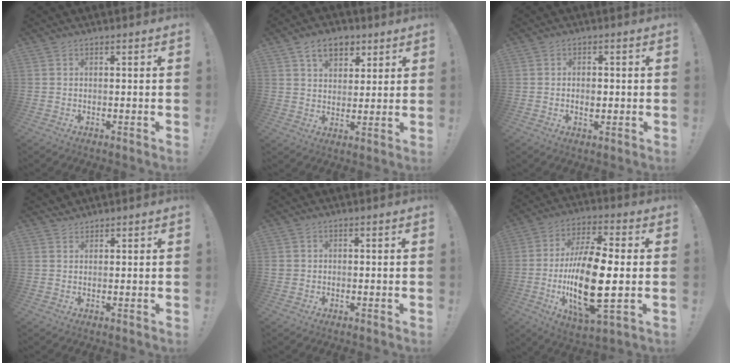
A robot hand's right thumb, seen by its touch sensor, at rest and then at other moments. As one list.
[{"total": 9.6, "force": [5.3, 6.3, 4.9], "torque": [-0.068, -0.016, 0.100]}, {"total": 2.6, "force": [-0.4, 1.7, 1.9], "torque": [-0.019, 0.000, -0.010]}, {"total": 2.1, "force": [2.0, 0.6, 0.0], "torque": [0.005, -0.012, 0.038]}, {"total": 1.2, "force": [0.0, 1.2, 0.1], "torque": [-0.002, 0.003, 0.000]}, {"total": 21.1, "force": [-2.7, 7.5, 19.6], "torque": [-0.381, -0.010, -0.046]}]